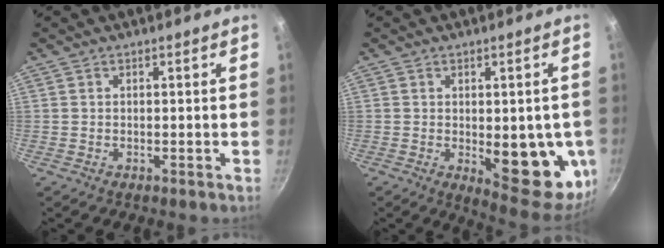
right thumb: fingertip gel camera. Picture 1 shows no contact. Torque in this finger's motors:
{"motor_torque": [1.95, 2.11, 1.58, -0.03, 0.10]}